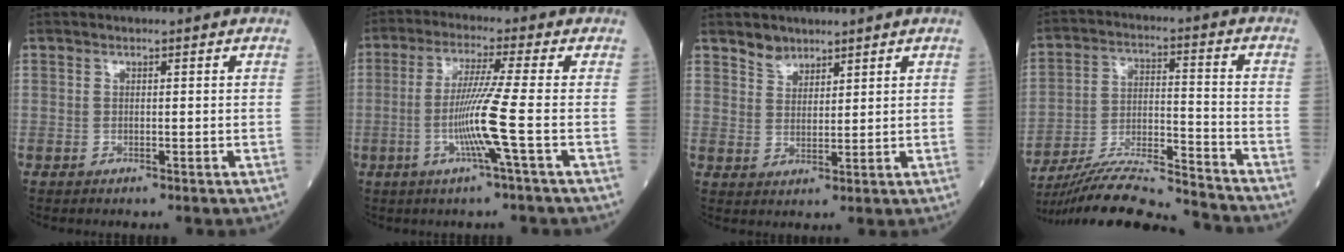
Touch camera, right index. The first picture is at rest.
{"total": 8.3, "force": [-2.1, -2.0, 7.8], "torque": [-0.156, -0.012, -0.044]}
{"total": 3.1, "force": [2.6, 1.5, 0.4], "torque": [-0.005, 0.001, 0.048]}
{"total": 17.4, "force": [-16.4, -0.1, 5.8], "torque": [-0.119, -0.004, -0.276]}